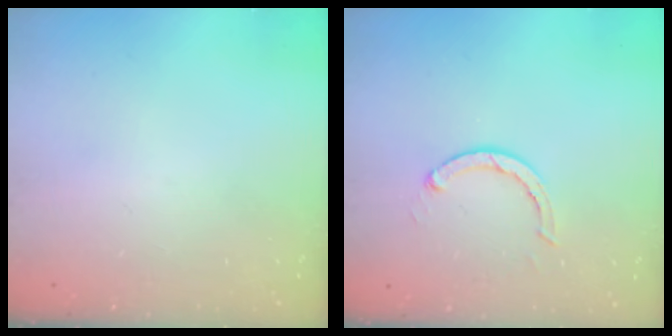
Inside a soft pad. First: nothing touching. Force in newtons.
{"total": 2.9, "press": 2.9, "slide": 0.5}